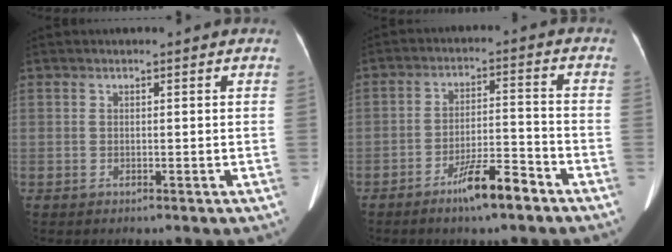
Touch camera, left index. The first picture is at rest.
{"total": 7.3, "force": [-5.3, 0.9, 5.0], "torque": [-0.091, -0.001, -0.091]}